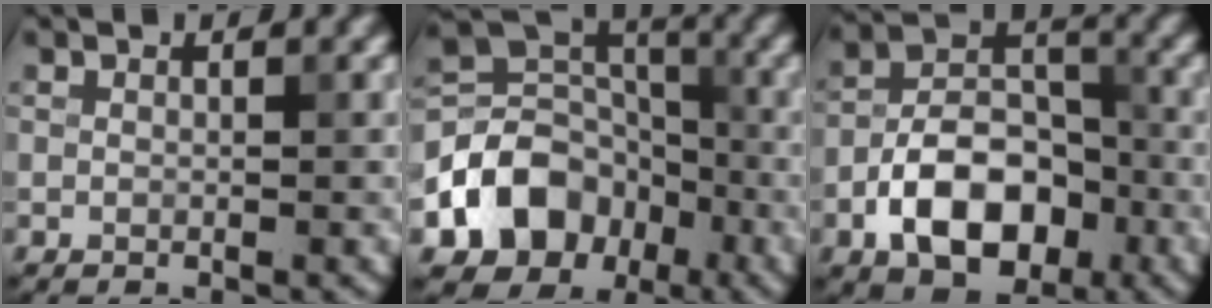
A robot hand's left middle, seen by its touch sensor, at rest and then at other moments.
{"total": 8.7, "force": [-3.5, 6.9, 4.0], "torque": [-0.060, -0.002, -0.070]}
{"total": 8.2, "force": [-3.4, 5.0, 5.5], "torque": [-0.090, 0.006, -0.063]}